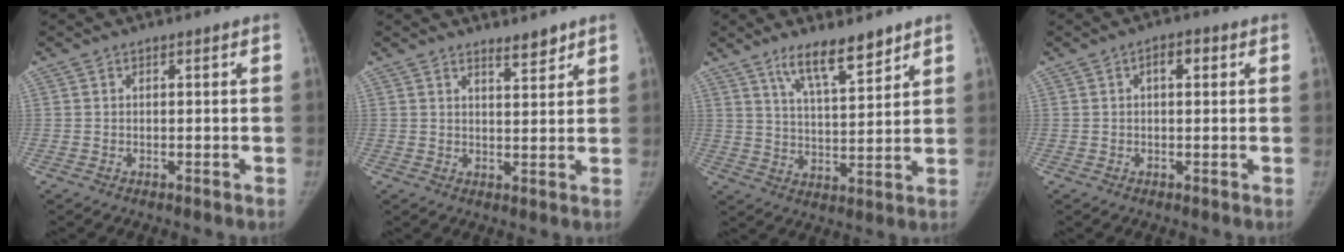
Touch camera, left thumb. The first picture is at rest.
{"total": 3.2, "force": [2.8, 0.8, 1.4], "torque": [-0.011, -0.026, 0.044]}
{"total": 9.6, "force": [7.1, 2.4, 6.1], "torque": [-0.089, -0.048, 0.127]}
{"total": 3.2, "force": [1.0, 1.5, 2.6], "torque": [-0.036, 0.007, 0.012]}